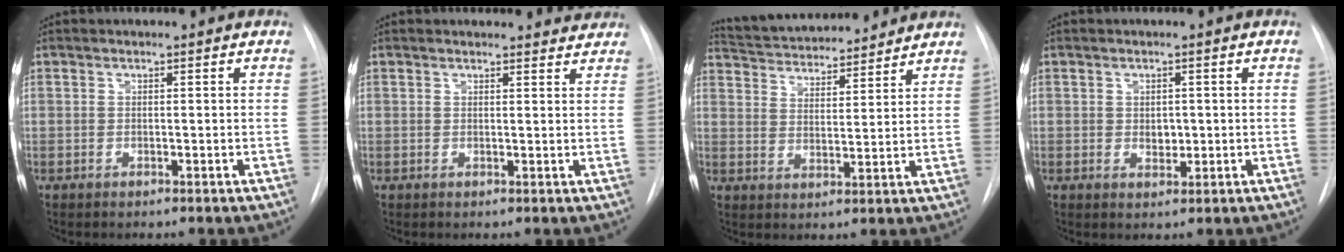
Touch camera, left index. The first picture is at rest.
{"total": 6.7, "force": [6.5, 1.5, 0.6], "torque": [0.010, 0.003, 0.055]}
{"total": 16.3, "force": [15.2, 3.1, 5.0], "torque": [-0.085, 0.025, 0.232]}
{"total": 1.8, "force": [0.2, 1.3, 1.3], "torque": [-0.019, -0.003, 0.008]}